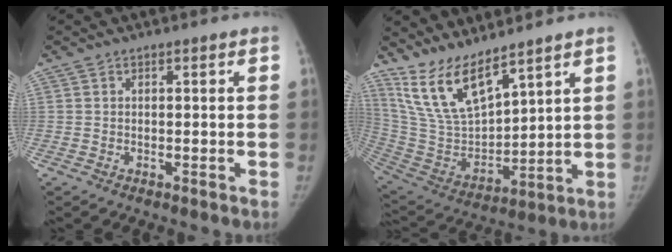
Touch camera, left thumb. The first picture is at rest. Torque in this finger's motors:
{"motor_torque": [1.06, 0.92, 0.96, -1.81, 0.07]}